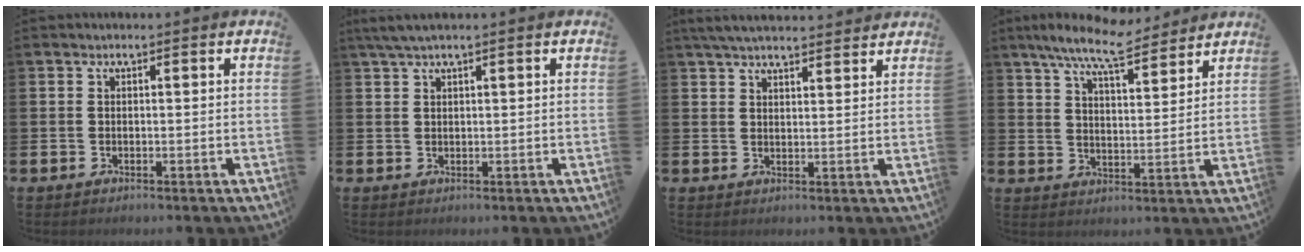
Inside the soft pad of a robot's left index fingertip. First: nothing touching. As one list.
[{"total": 2.2, "force": [1.6, 0.1, 1.5], "torque": [-0.037, 0.007, 0.029]}, {"total": 4.6, "force": [4.4, 0.6, 1.2], "torque": [-0.032, -0.013, 0.082]}, {"total": 8.8, "force": [8.0, 1.3, 3.5], "torque": [-0.089, -0.032, 0.144]}]